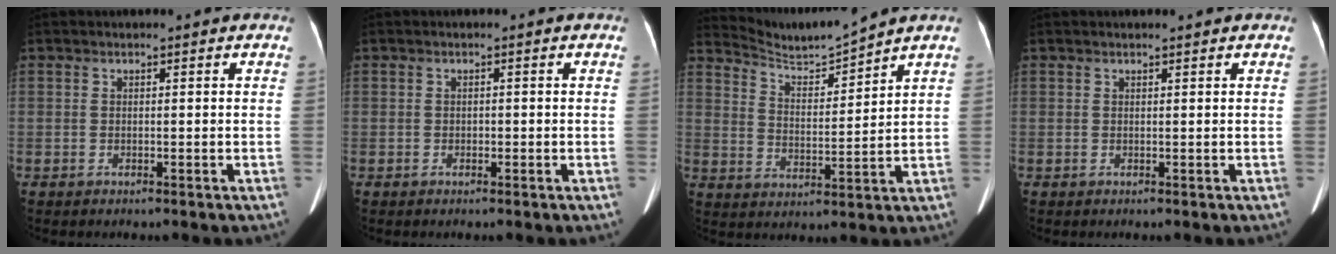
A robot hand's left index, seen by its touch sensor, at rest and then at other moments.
{"total": 0.6, "force": [-0.2, 0.4, 0.4], "torque": [-0.005, 0.002, -0.004]}
{"total": 7.2, "force": [7.1, -1.5, 0.4], "torque": [-0.023, -0.009, 0.142]}
{"total": 1.4, "force": [1.2, 0.2, 0.7], "torque": [-0.008, 0.014, 0.018]}